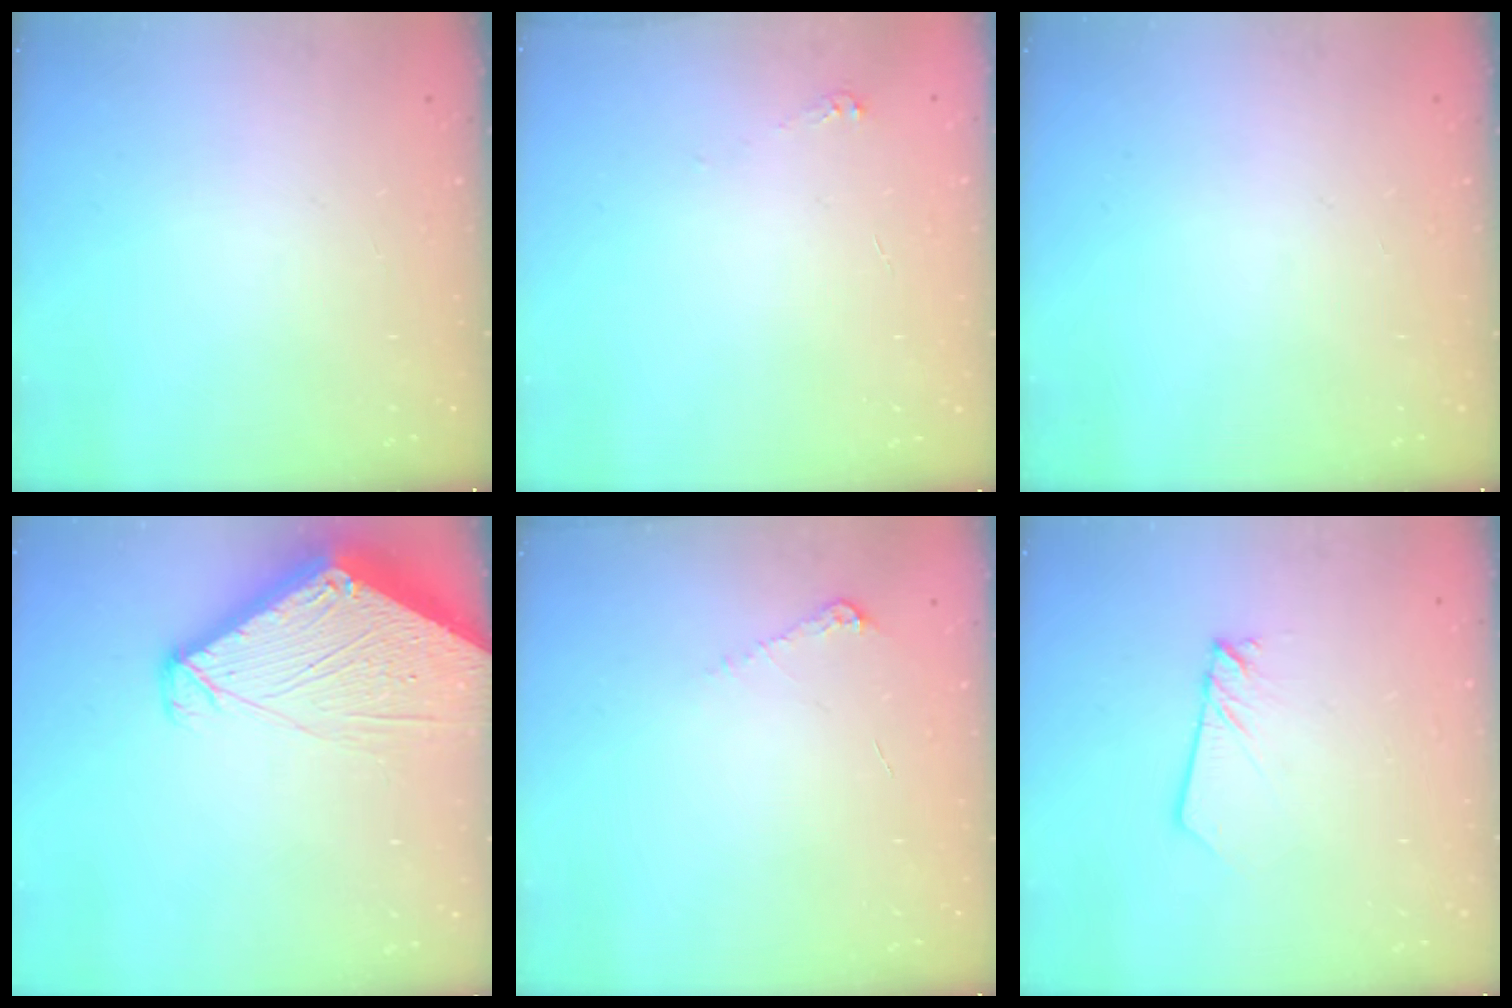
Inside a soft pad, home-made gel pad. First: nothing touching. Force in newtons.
{"total": 2.5, "press": 2.5, "slide": 0.3}
{"total": 0.0}
{"total": 6.9, "press": 6.9, "slide": 0.6}
{"total": 4.9, "press": 4.9, "slide": 0.7}
{"total": 1.9, "press": 1.9, "slide": 0.2}